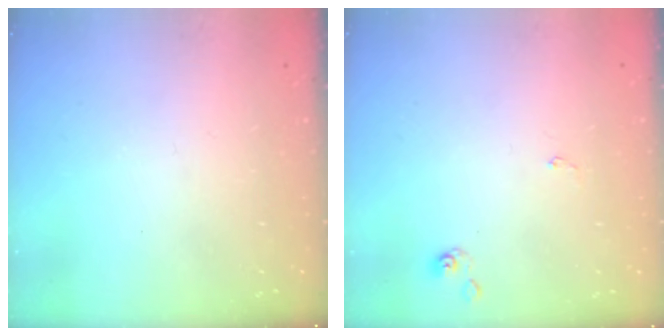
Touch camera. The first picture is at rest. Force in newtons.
{"total": 0.0}